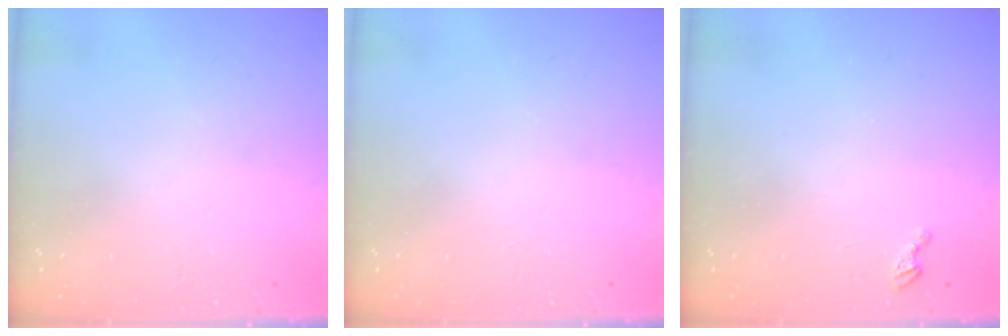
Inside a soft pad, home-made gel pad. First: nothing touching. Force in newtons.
{"total": 0.0}
{"total": 2.8, "press": 2.8, "slide": 0.4}